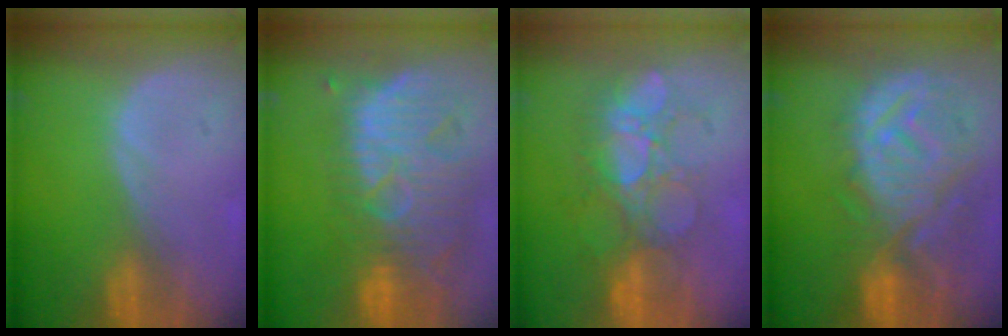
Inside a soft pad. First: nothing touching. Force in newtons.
{"total": 13.0, "press": 11.3, "slide": 6.5}
{"total": 7.7, "press": 7.6, "slide": 1.4}
{"total": 12.6, "press": 11.1, "slide": 6.0}